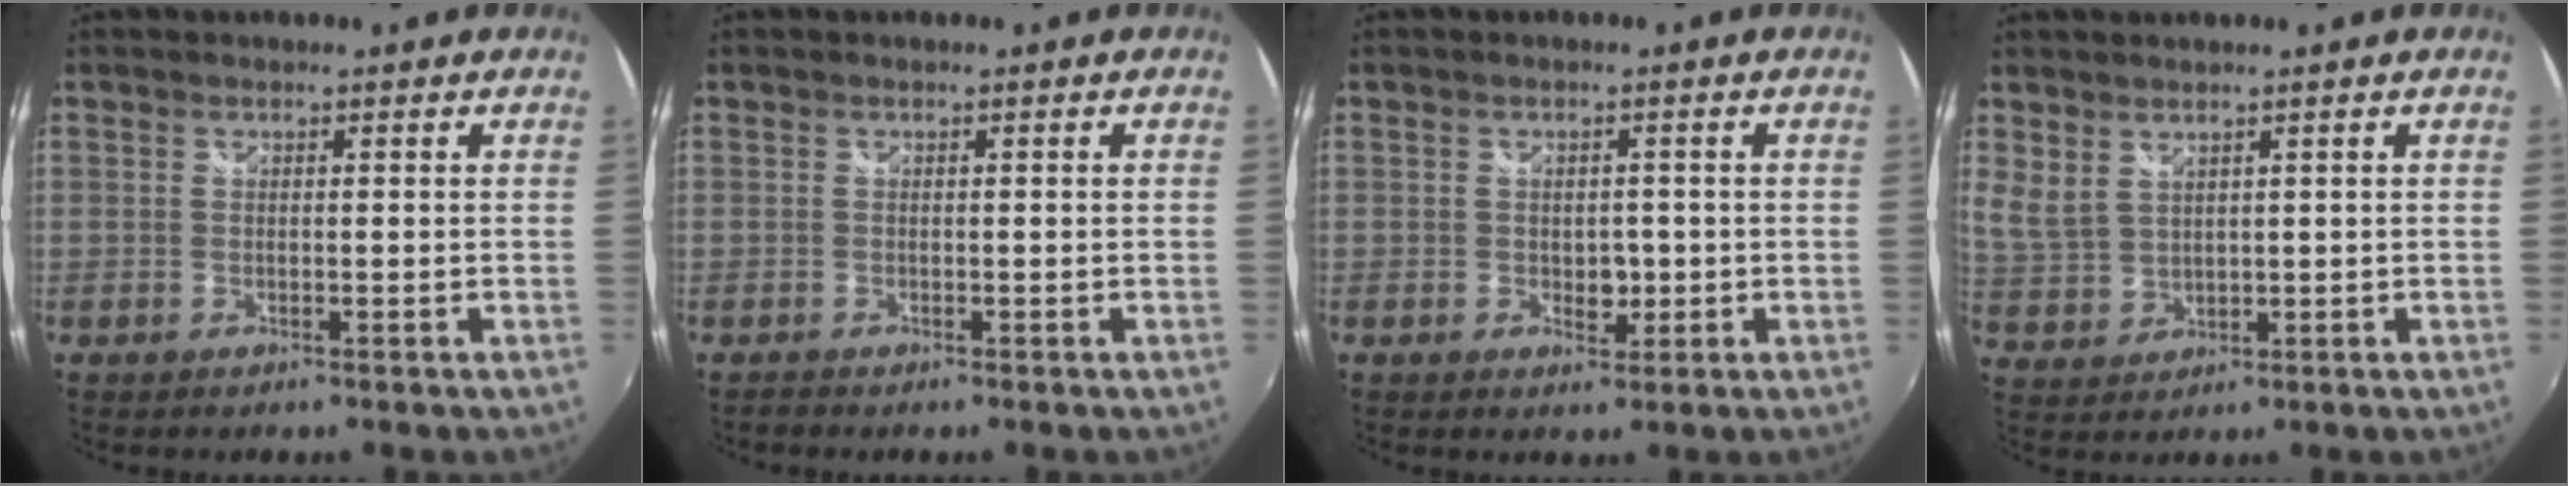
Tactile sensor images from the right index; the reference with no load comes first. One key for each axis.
{"total": 1.0, "fx": -0.8, "fy": 0.1, "fz": 0.5, "tx": -0.009, "ty": 0.000, "tz": -0.015}
{"total": 2.6, "fx": -0.3, "fy": 2.1, "fz": 1.6, "tx": -0.023, "ty": 0.003, "tz": 0.000}
{"total": 4.0, "fx": 2.7, "fy": 2.2, "fz": 1.9, "tx": -0.039, "ty": 0.003, "tz": 0.065}